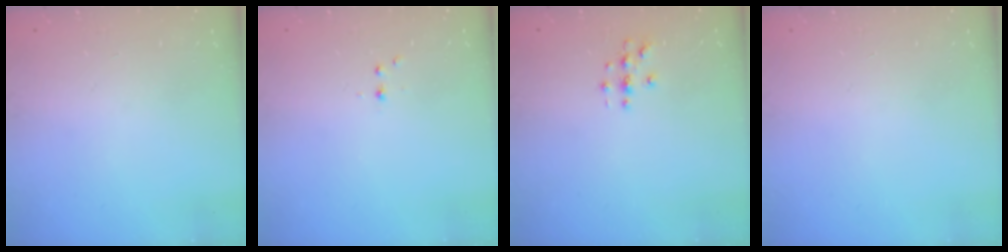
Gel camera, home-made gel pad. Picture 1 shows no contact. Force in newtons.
{"total": 2.2, "press": 1.9, "slide": 1.0}
{"total": 3.1, "press": 3.1, "slide": 0.3}
{"total": 0.0}